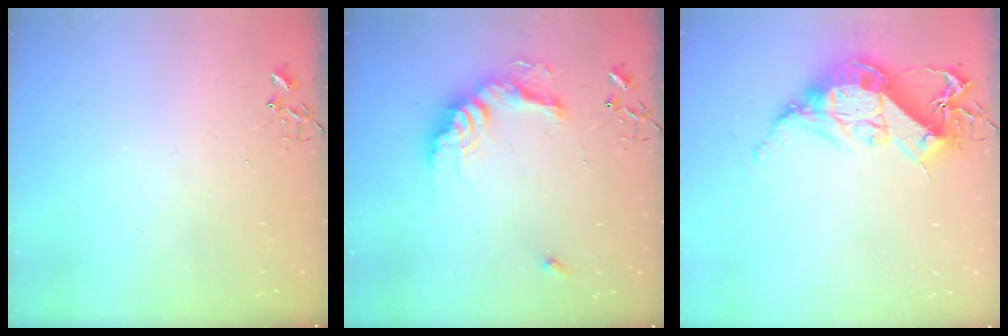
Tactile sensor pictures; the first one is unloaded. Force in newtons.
{"total": 17.3, "press": 17.2, "slide": 1.5}
{"total": 15.7, "press": 15.6, "slide": 1.4}